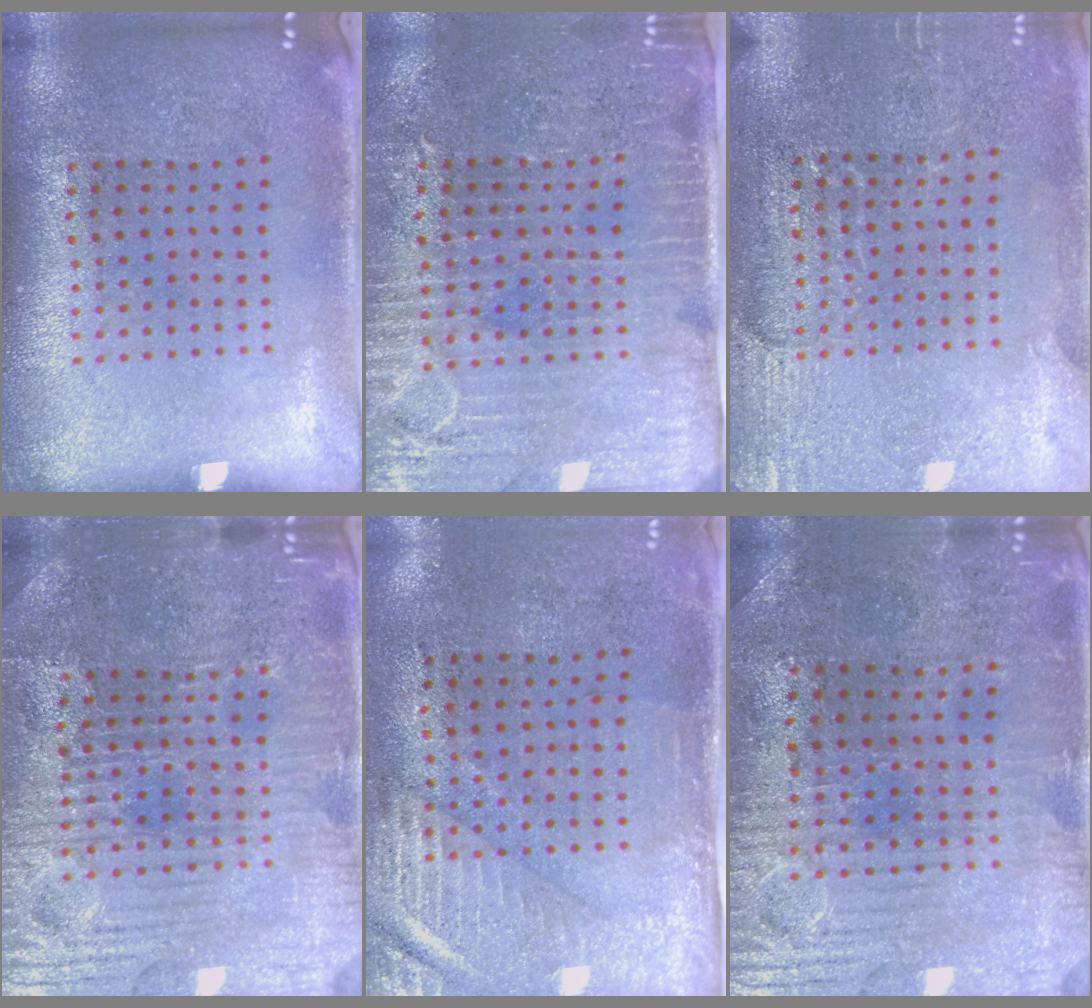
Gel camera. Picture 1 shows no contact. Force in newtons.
{"total": 3.6, "press": 3.3, "slide": 1.5}
{"total": 2.9, "press": 2.9, "slide": 0.2}
{"total": 5.1, "press": 4.9, "slide": 1.3}
{"total": 3.0, "press": 2.5, "slide": 1.6}
{"total": 1.7, "press": 1.7, "slide": 0.5}